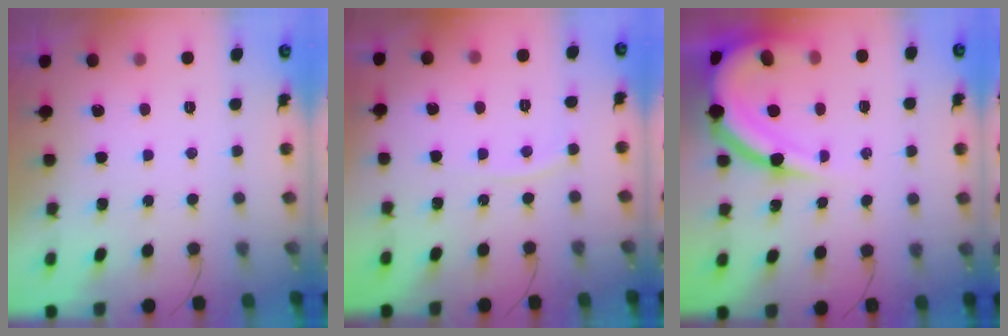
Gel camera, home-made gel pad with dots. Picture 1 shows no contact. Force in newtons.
{"total": 4.6, "press": 4.6, "slide": 0.5}
{"total": 14.2, "press": 14.1, "slide": 1.6}